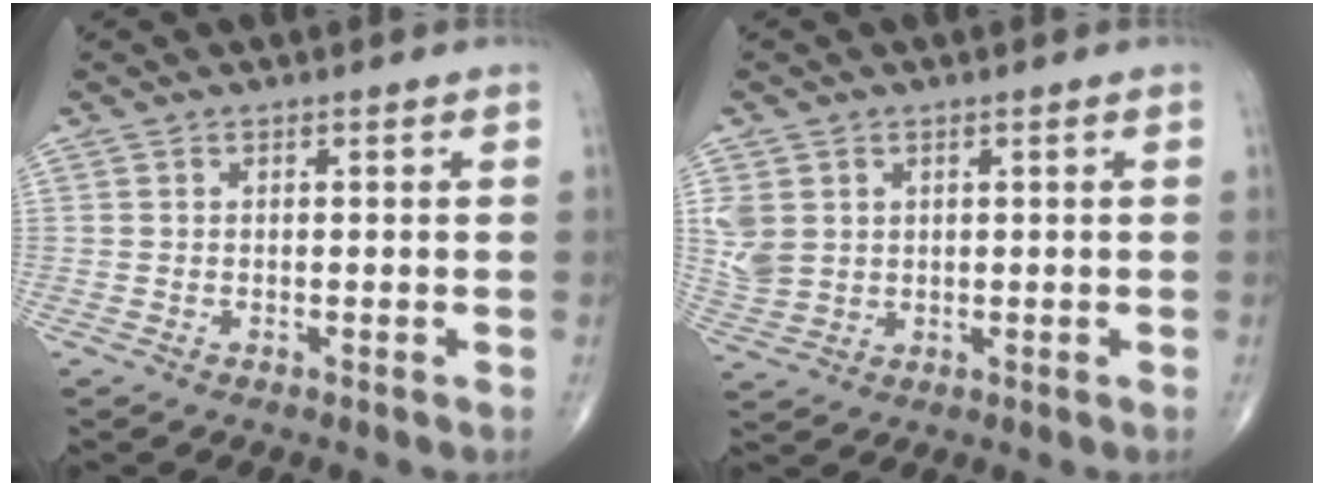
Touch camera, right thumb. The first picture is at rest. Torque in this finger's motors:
{"motor_torque": [-0.51, 0.66, 0.40, 0.40, 0.03]}